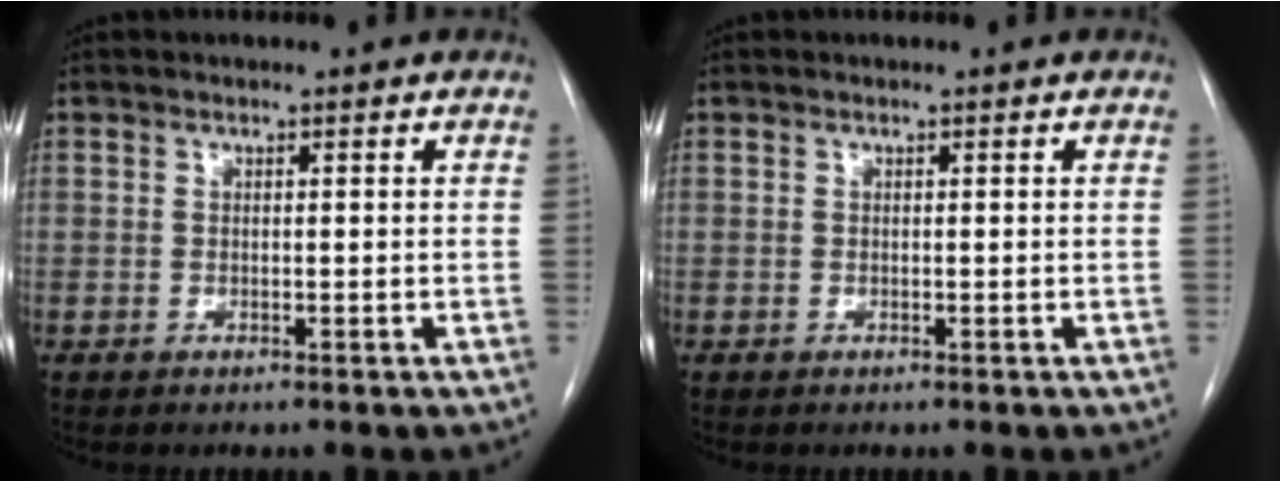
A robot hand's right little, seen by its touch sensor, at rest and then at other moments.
{"total": 0.0}